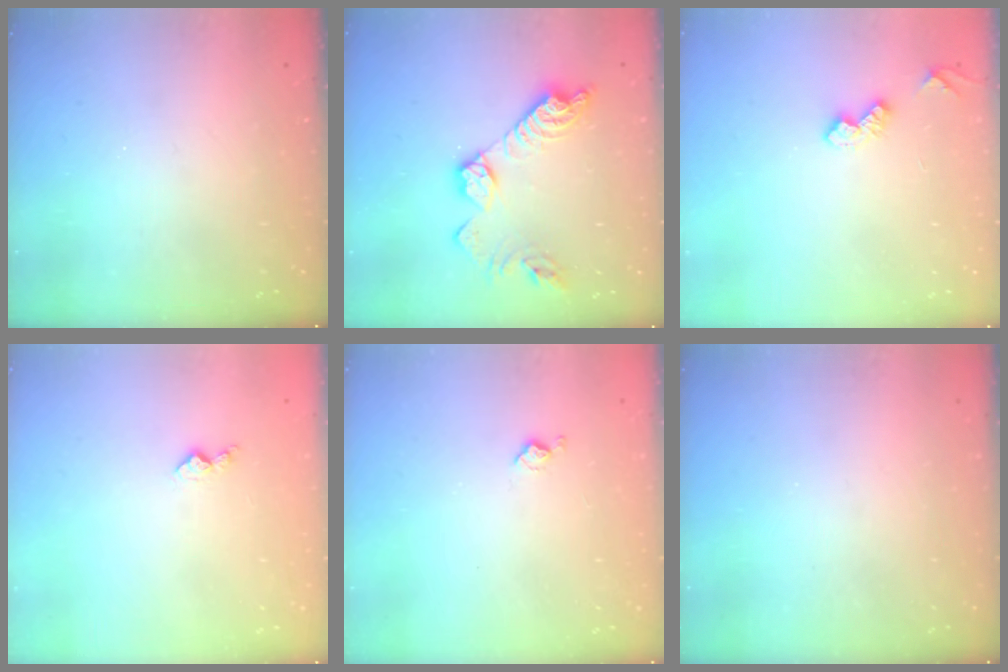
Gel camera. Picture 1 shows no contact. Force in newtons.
{"total": 14.7, "press": 14.6, "slide": 1.1}
{"total": 4.9, "press": 4.9, "slide": 0.8}
{"total": 5.5, "press": 5.4, "slide": 0.6}
{"total": 5.0, "press": 4.9, "slide": 0.8}
{"total": 0.0}